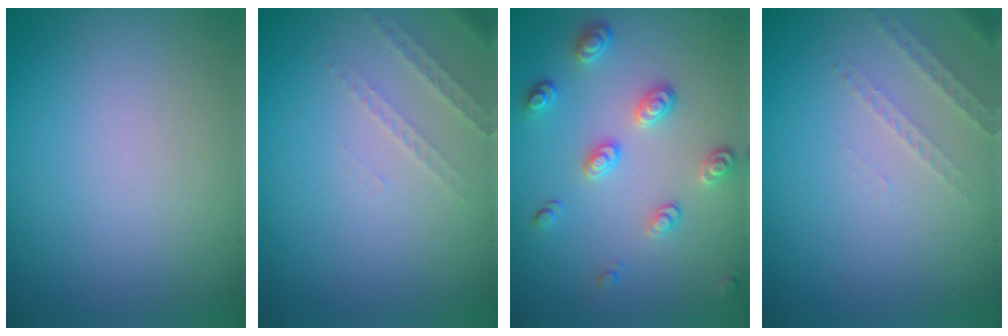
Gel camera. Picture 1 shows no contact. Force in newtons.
{"total": 1.5, "press": 1.4, "slide": 0.4}
{"total": 2.8, "press": 2.4, "slide": 1.4}
{"total": 1.5, "press": 1.4, "slide": 0.4}